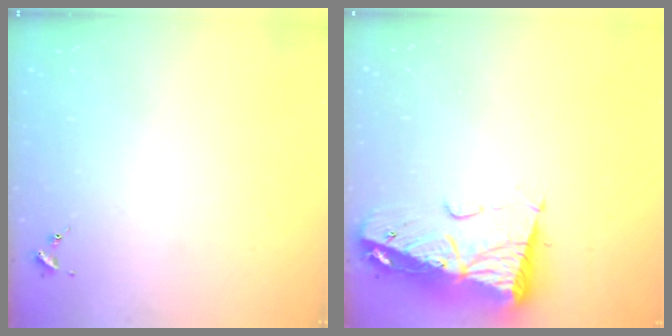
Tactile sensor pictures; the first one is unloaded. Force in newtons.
{"total": 14.6, "press": 14.6, "slide": 1.6}